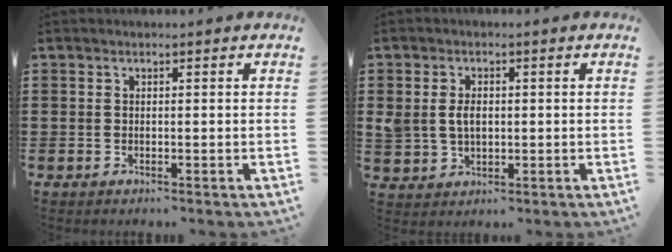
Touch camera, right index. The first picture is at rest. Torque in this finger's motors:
{"motor_torque": [0.28, -0.11, 0.13, 0.08]}